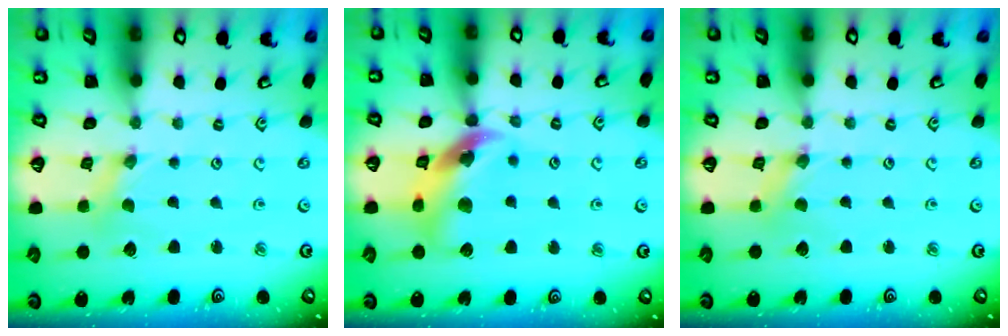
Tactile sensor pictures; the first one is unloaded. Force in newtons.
{"total": 14.1, "press": 14.0, "slide": 1.9}
{"total": 0.0}